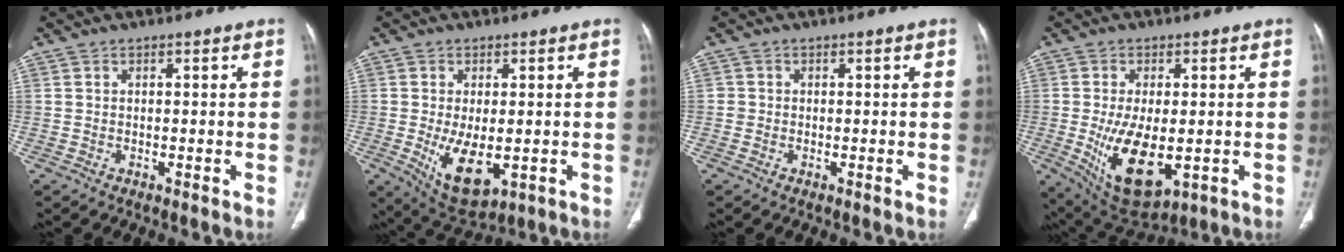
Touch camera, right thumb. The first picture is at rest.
{"total": 9.4, "force": [-1.9, 4.7, 7.9], "torque": [-0.128, -0.020, -0.012]}
{"total": 1.0, "force": [-0.2, 1.0, 0.1], "torque": [0.005, 0.005, -0.005]}
{"total": 13.2, "force": [-2.5, 6.6, 11.2], "torque": [-0.189, -0.019, -0.018]}